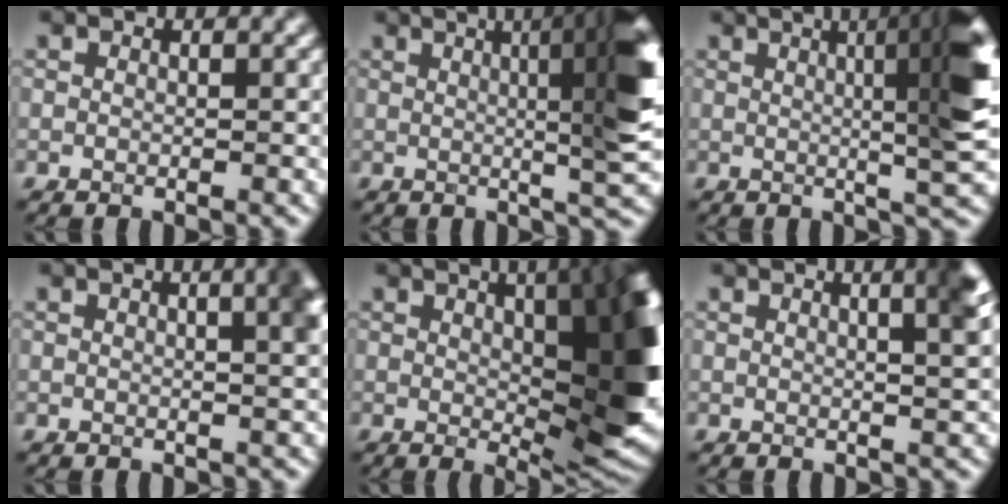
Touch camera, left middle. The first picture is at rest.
{"total": 12.9, "force": [2.3, 3.8, 12.1], "torque": [-0.091, 0.036, 0.013]}
{"total": 11.4, "force": [2.2, 2.8, 10.8], "torque": [-0.089, 0.029, 0.015]}
{"total": 5.5, "force": [1.5, 2.2, 4.7], "torque": [-0.021, 0.026, 0.003]}
{"total": 16.2, "force": [2.5, 6.6, 14.6], "torque": [-0.139, -0.006, 0.046]}
{"total": 6.7, "force": [2.5, 2.7, 5.6], "torque": [-0.026, 0.034, 0.004]}